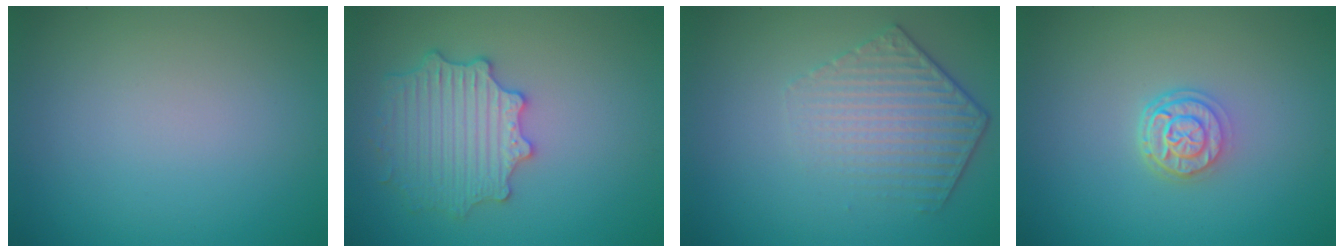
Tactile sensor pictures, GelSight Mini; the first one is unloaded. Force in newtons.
{"total": 4.1, "press": 4.0, "slide": 1.0}
{"total": 4.4, "press": 3.2, "slide": 3.1}
{"total": 2.8, "press": 2.1, "slide": 1.8}